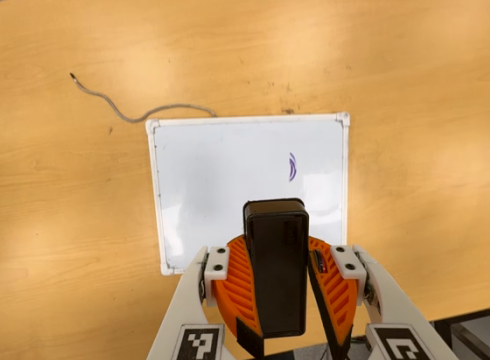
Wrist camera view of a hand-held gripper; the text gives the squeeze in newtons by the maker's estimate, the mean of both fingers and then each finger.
{"total": 10.1, "left": 10.1, "right": 10.1}